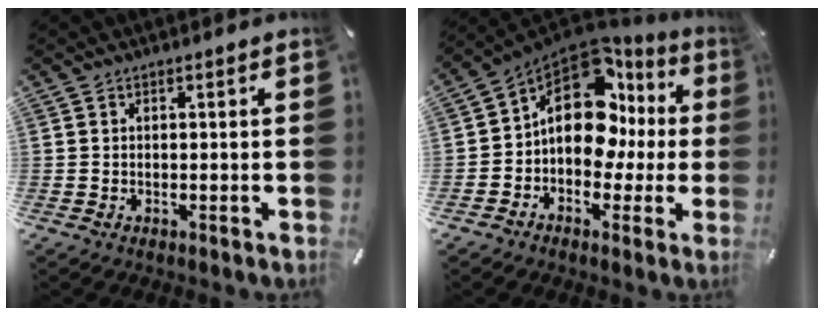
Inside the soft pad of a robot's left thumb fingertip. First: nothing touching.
{"total": 16.0, "force": [3.9, 10.8, 11.2], "torque": [-0.191, -0.028, 0.062]}